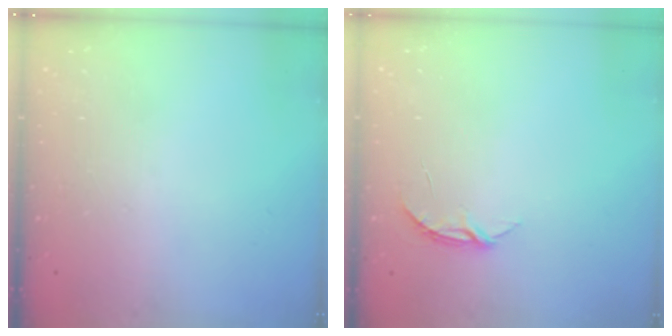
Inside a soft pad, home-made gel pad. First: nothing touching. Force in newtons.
{"total": 3.7, "press": 3.7, "slide": 0.3}